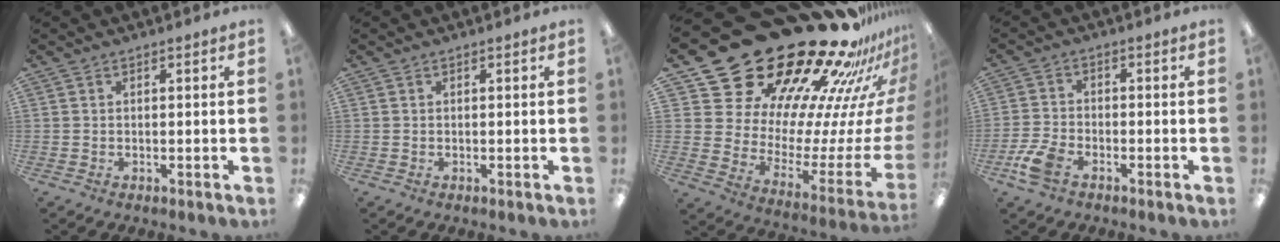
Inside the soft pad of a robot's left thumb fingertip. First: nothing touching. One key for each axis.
{"total": 0.0}
{"total": 34.8, "fx": 27.2, "fy": 15.0, "fz": 15.7, "tx": -0.171, "ty": -0.268, "tz": 0.529}
{"total": 6.3, "fx": -3.7, "fy": 3.4, "fz": 3.7, "tx": -0.085, "ty": 0.012, "tz": -0.071}